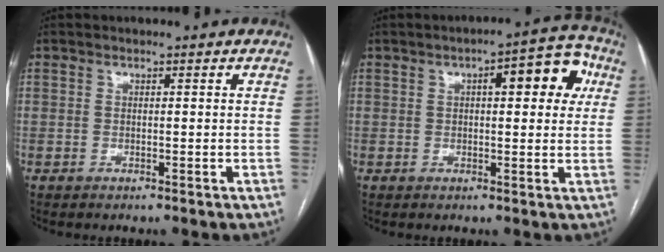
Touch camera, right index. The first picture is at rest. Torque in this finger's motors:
{"motor_torque": [0.29, 0.13, 0.12, 0.07]}